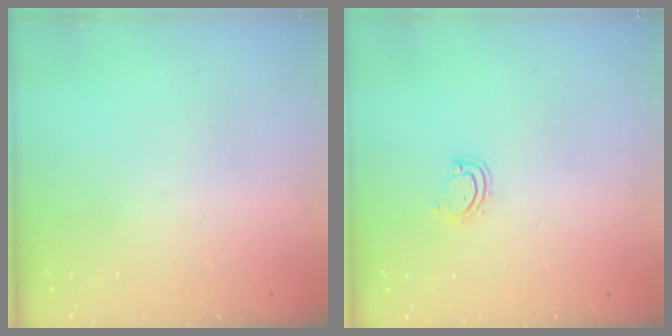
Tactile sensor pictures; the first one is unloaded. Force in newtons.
{"total": 4.9, "press": 4.9, "slide": 0.3}